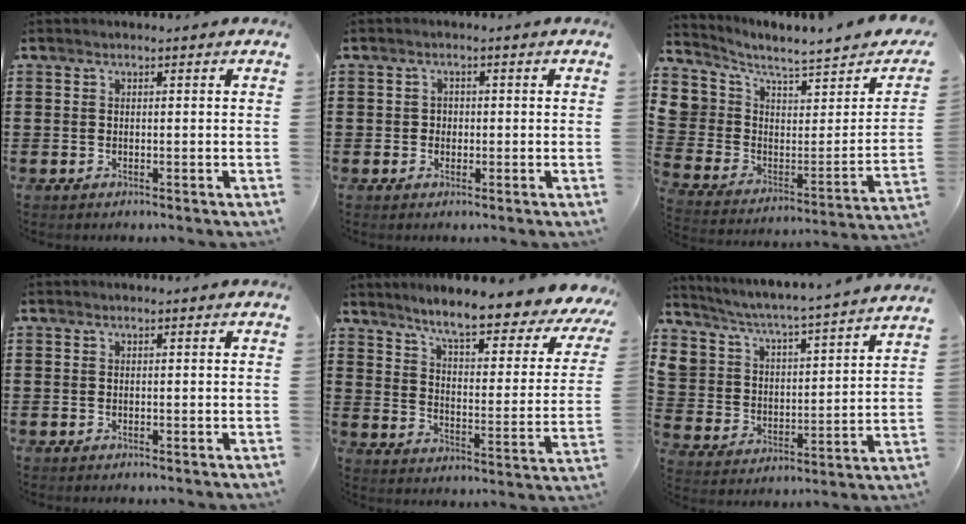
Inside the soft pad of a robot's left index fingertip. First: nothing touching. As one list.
[{"total": 1.3, "force": [0.0, 1.2, 0.5], "torque": [-0.013, 0.006, -0.003]}, {"total": 3.2, "force": [2.5, 2.0, 0.2], "torque": [-0.039, -0.038, 0.037]}, {"total": 0.0}, {"total": 7.6, "force": [6.2, -0.2, 4.4], "torque": [-0.103, -0.045, 0.095]}, {"total": 2.5, "force": [2.4, 0.7, 0.2], "torque": [-0.023, -0.039, 0.030]}]